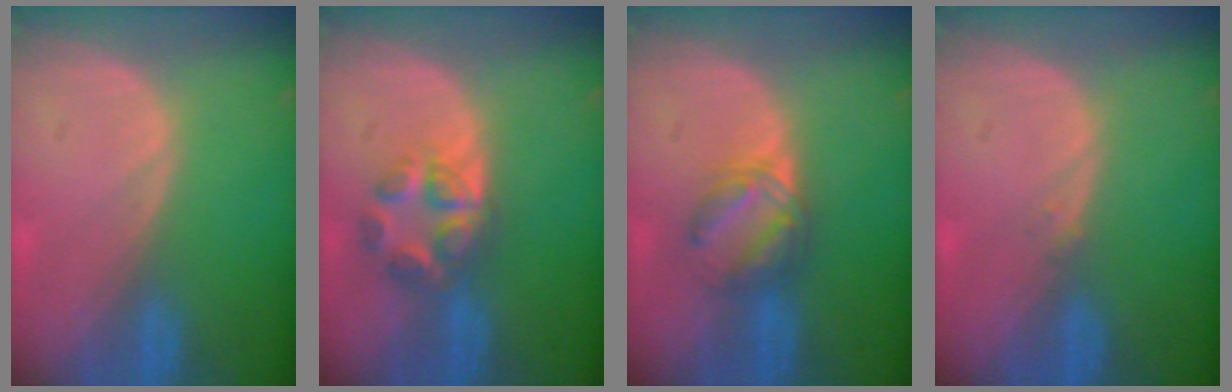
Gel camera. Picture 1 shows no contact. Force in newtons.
{"total": 5.9, "press": 5.3, "slide": 2.5}
{"total": 5.9, "press": 5.3, "slide": 2.6}
{"total": 0.6, "press": 0.5, "slide": 0.3}